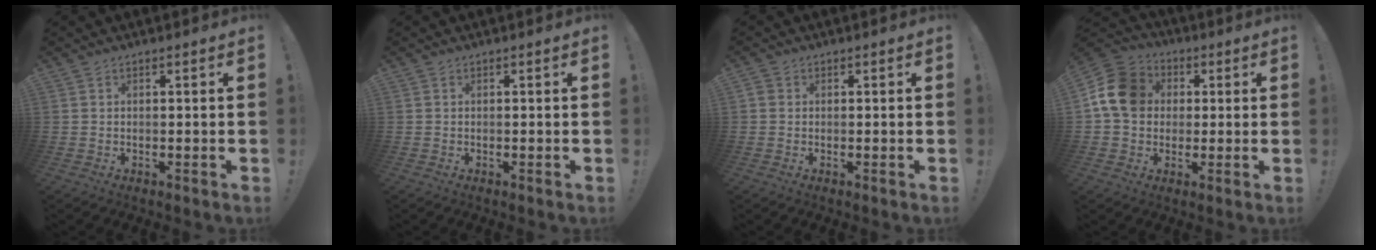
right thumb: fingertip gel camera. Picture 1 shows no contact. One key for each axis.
{"total": 0.0}
{"total": 1.5, "fx": 0.3, "fy": 1.4, "fz": 0.5, "tx": -0.011, "ty": 0.005, "tz": 0.006}
{"total": 14.1, "fx": 2.5, "fy": 11.7, "fz": 7.5, "tx": -0.123, "ty": 0.011, "tz": 0.055}